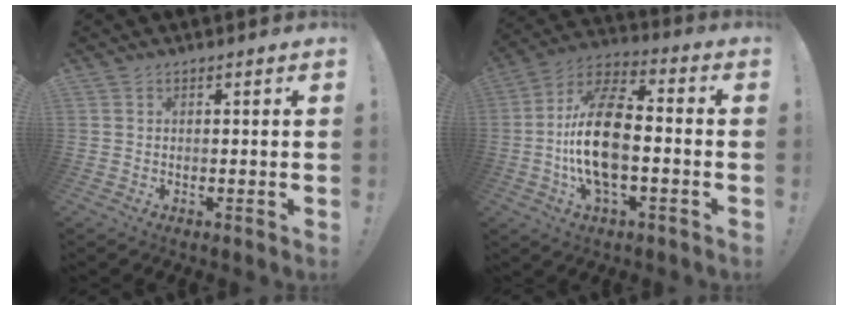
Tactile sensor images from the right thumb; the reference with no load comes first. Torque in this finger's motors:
{"motor_torque": [0.29, 0.57, 0.90, 0.20, 0.21]}